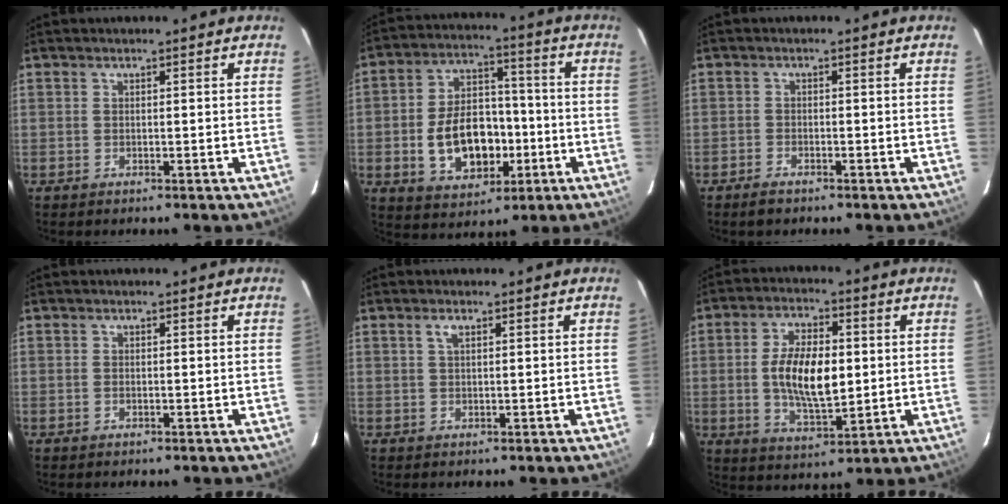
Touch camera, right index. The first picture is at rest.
{"total": 14.2, "force": [-3.5, 9.2, 10.3], "torque": [-0.207, 0.021, -0.041]}
{"total": 2.1, "force": [-1.7, 0.8, 0.9], "torque": [-0.027, 0.000, -0.033]}
{"total": 0.0}
{"total": 1.4, "force": [0.7, 0.5, 1.1], "torque": [-0.022, 0.003, 0.012]}
{"total": 11.7, "force": [0.1, 5.3, 10.4], "torque": [-0.198, 0.001, 0.006]}